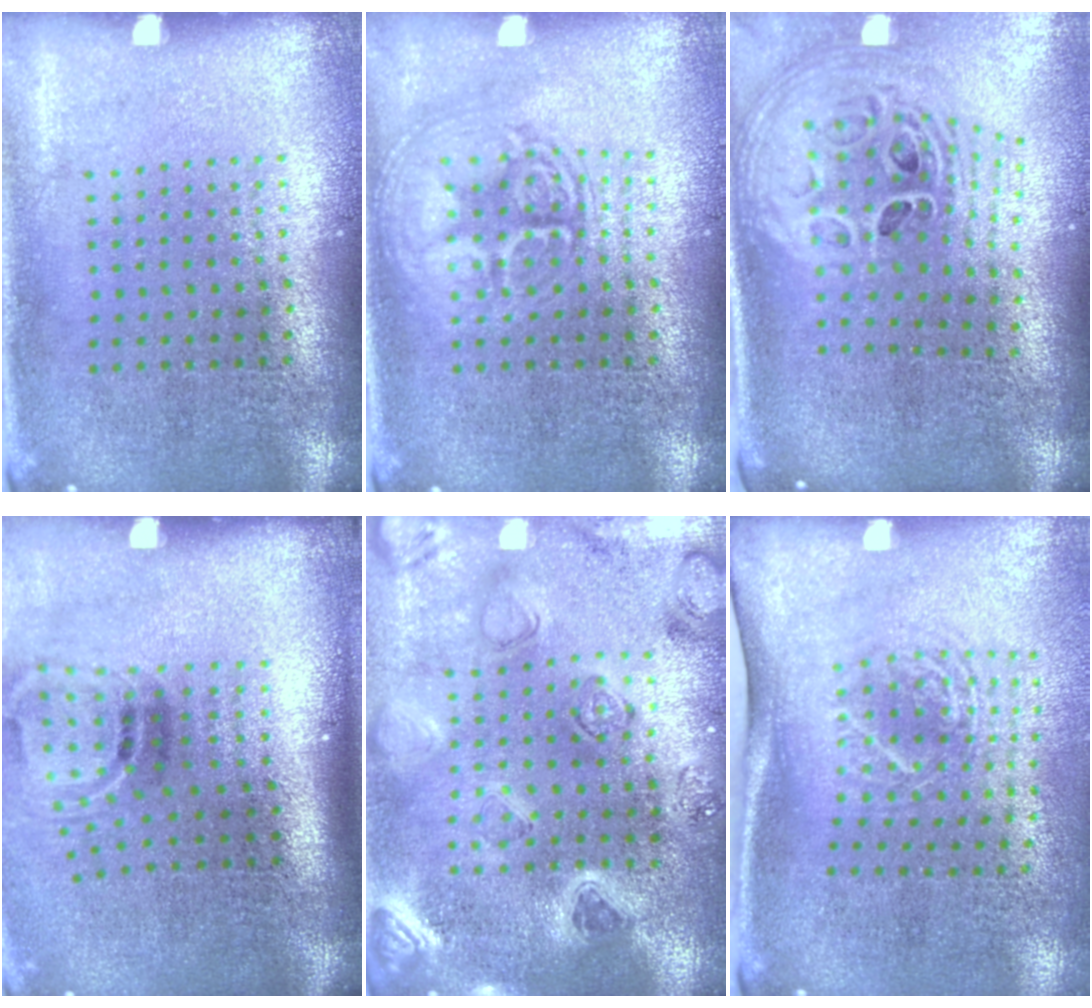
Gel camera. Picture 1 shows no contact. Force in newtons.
{"total": 3.1, "press": 3.1, "slide": 0.4}
{"total": 2.6, "press": 1.8, "slide": 1.8}
{"total": 1.9, "press": 1.2, "slide": 1.5}
{"total": 2.3, "press": 2.3, "slide": 0.2}
{"total": 1.8, "press": 1.3, "slide": 1.2}